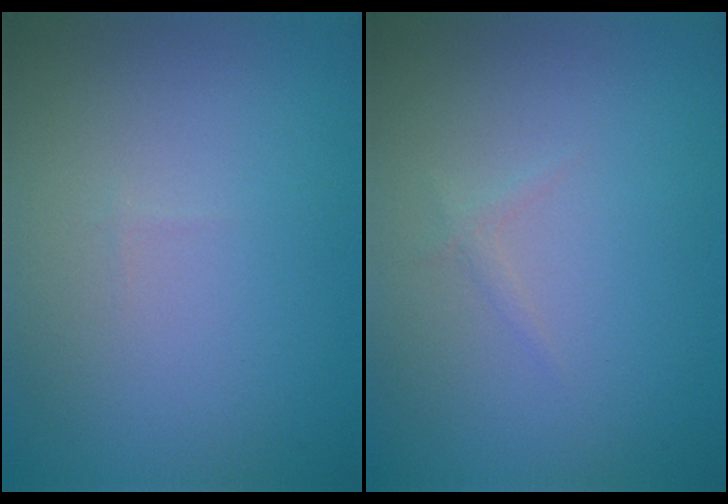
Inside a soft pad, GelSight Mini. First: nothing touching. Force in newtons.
{"total": 0.6, "press": 0.6, "slide": 0.1}